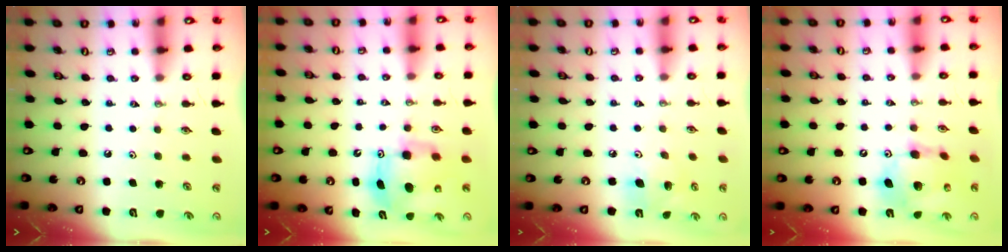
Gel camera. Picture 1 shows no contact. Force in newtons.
{"total": 9.8, "press": 9.8, "slide": 1.1}
{"total": 9.8, "press": 9.8, "slide": 1.3}
{"total": 14.5, "press": 14.4, "slide": 2.0}